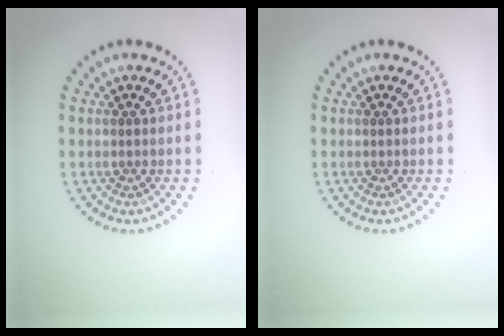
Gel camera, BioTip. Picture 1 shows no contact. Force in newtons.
{"total": 0.0}